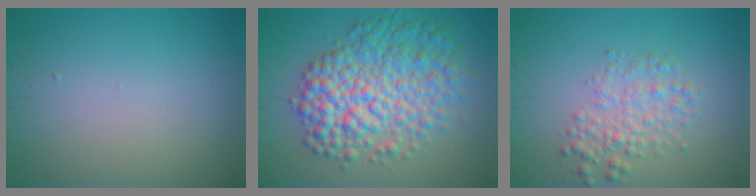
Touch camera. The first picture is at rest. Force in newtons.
{"total": 8.1, "press": 8.1, "slide": 0.1}
{"total": 2.9, "press": 2.9, "slide": 0.1}